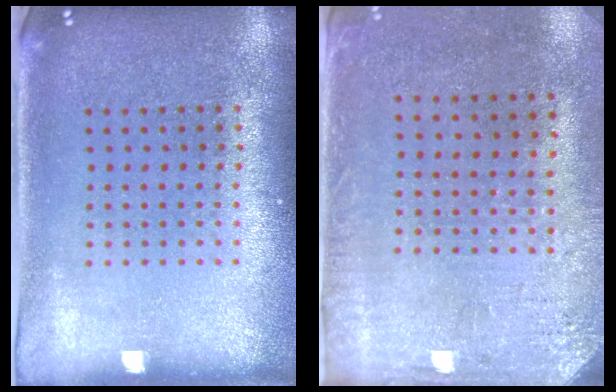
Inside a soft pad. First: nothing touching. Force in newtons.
{"total": 3.2, "press": 2.6, "slide": 2.0}